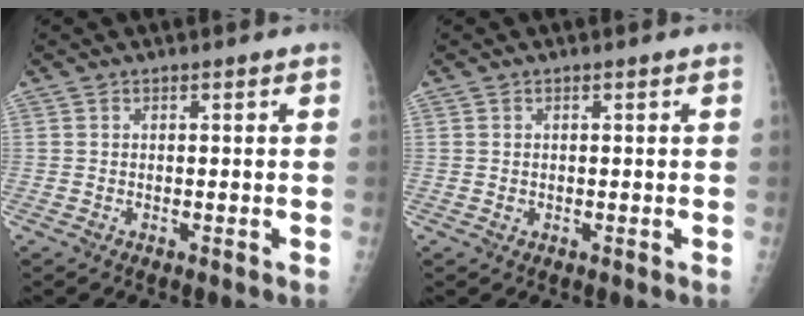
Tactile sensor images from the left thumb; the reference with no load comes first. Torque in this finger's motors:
{"motor_torque": [-0.03, -0.01, 0.00, -0.01, 0.00]}